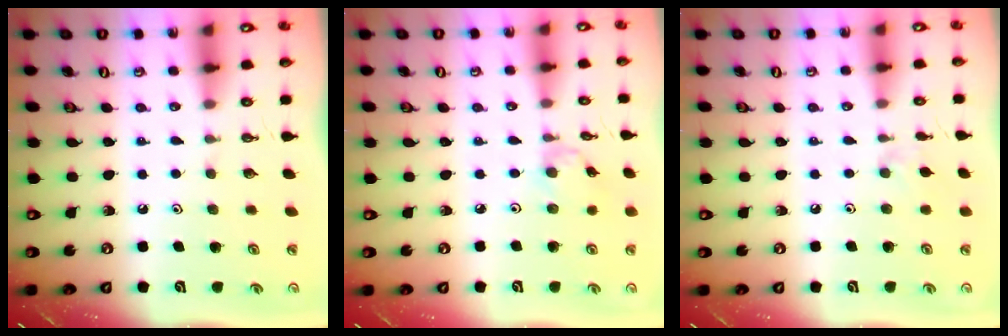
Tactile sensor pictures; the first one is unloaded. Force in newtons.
{"total": 0.9, "press": 0.9, "slide": 0.3}
{"total": 3.4, "press": 3.4, "slide": 0.5}